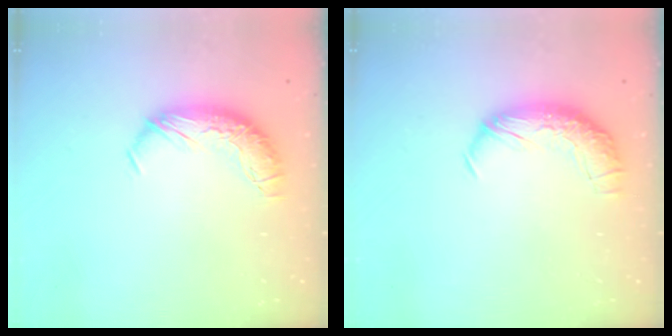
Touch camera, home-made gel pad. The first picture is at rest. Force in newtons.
{"total": 2.4, "press": 1.0, "slide": 2.2}